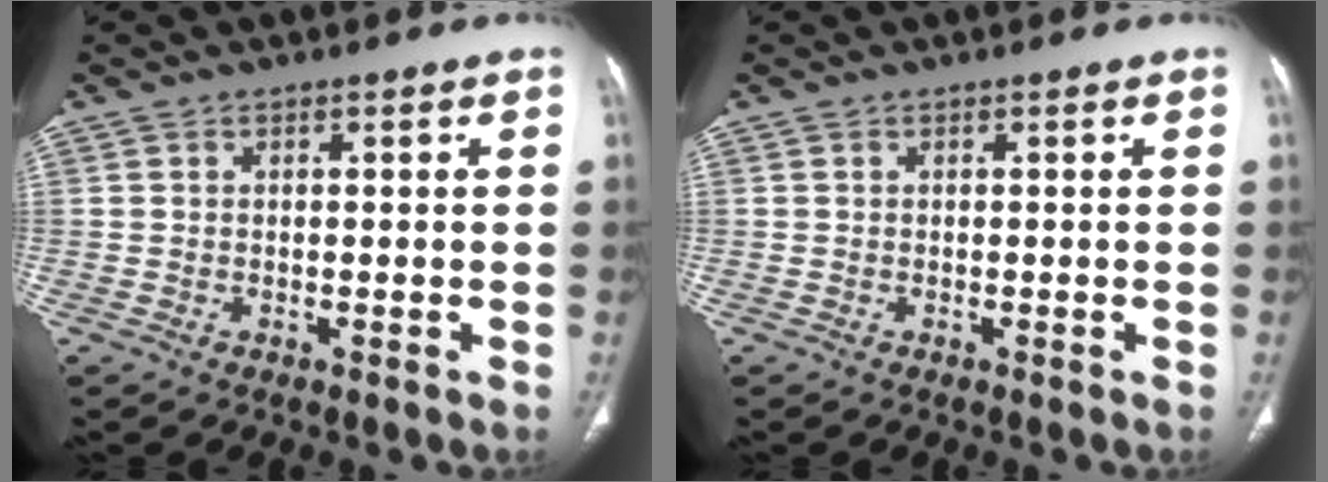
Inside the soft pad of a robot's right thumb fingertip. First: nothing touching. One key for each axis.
{"total": 0.0}